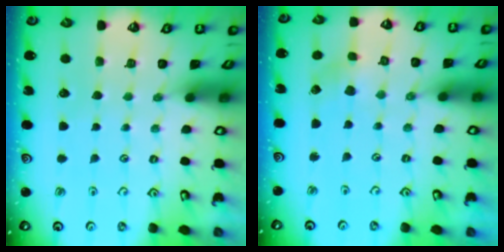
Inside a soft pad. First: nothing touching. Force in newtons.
{"total": 2.6, "press": 2.5, "slide": 0.5}